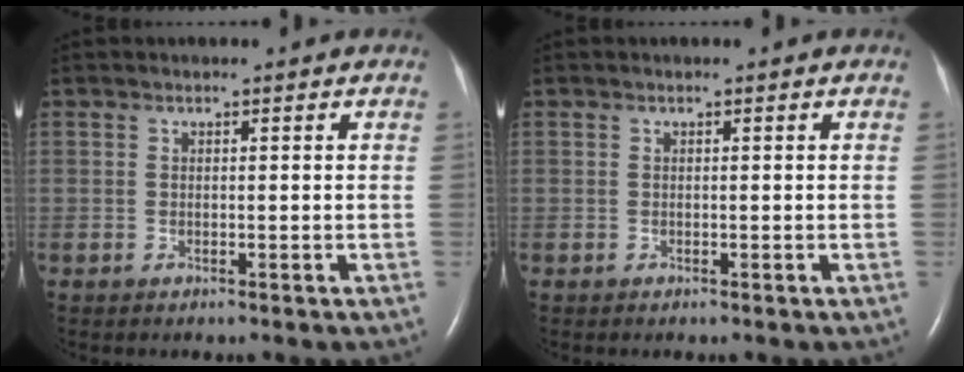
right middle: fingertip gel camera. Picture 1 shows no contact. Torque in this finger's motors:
{"motor_torque": [-0.14, -0.16, 0.00, 0.00]}